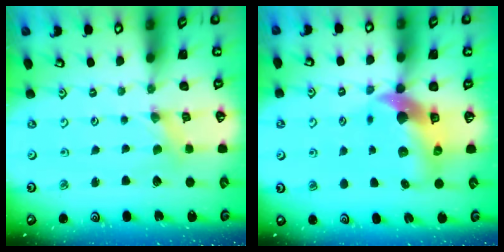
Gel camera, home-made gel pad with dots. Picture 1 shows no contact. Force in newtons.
{"total": 11.7, "press": 11.6, "slide": 1.7}